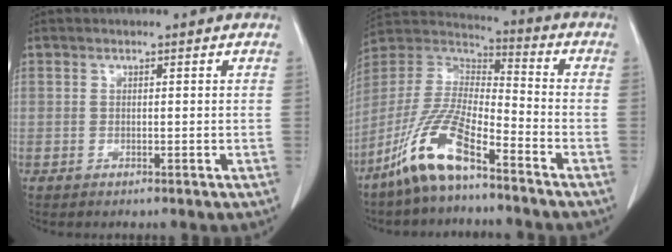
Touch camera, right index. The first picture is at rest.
{"total": 13.1, "force": [-8.6, 2.6, 9.6], "torque": [-0.212, -0.004, -0.168]}